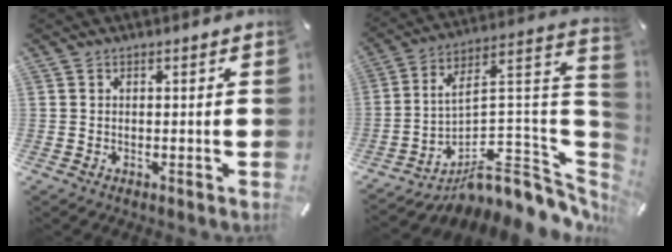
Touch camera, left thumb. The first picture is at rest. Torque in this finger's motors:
{"motor_torque": [-2.27, 2.35, 0.23, 2.53, 0.19]}